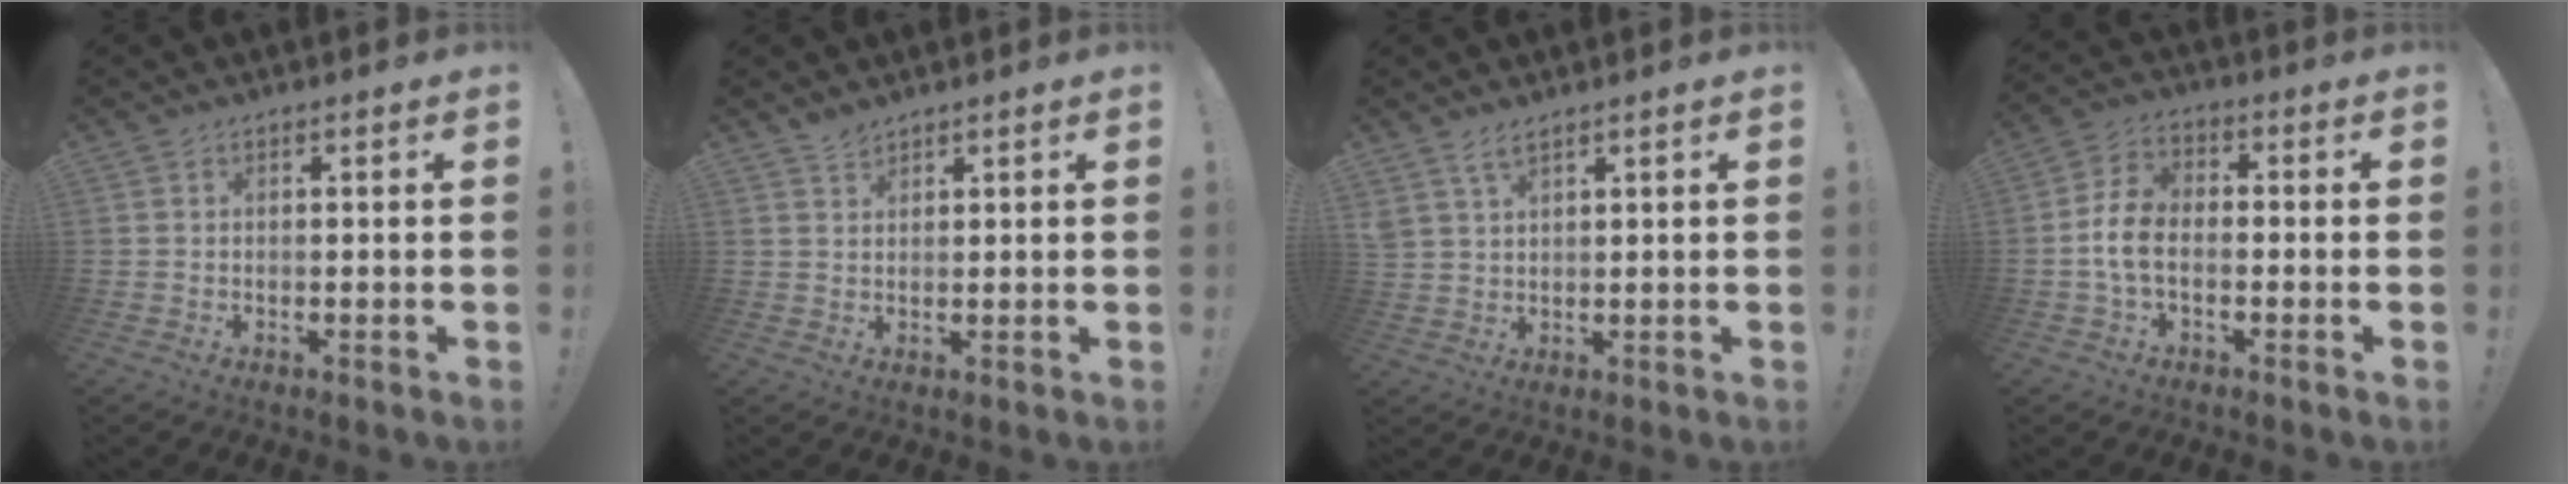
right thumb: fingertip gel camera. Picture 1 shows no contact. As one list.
[{"total": 2.4, "force": [2.1, 0.7, 0.7], "torque": [-0.002, -0.015, 0.036]}, {"total": 3.9, "force": [2.9, 1.0, 2.4], "torque": [-0.046, -0.014, 0.054]}, {"total": 8.8, "force": [-2.2, 5.3, 6.7], "torque": [-0.144, 0.012, -0.036]}]